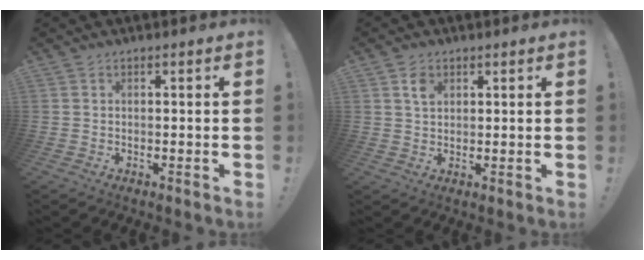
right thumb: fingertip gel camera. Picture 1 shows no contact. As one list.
[{"total": 3.7, "force": [1.9, 2.5, 1.9], "torque": [-0.027, -0.003, 0.033]}]